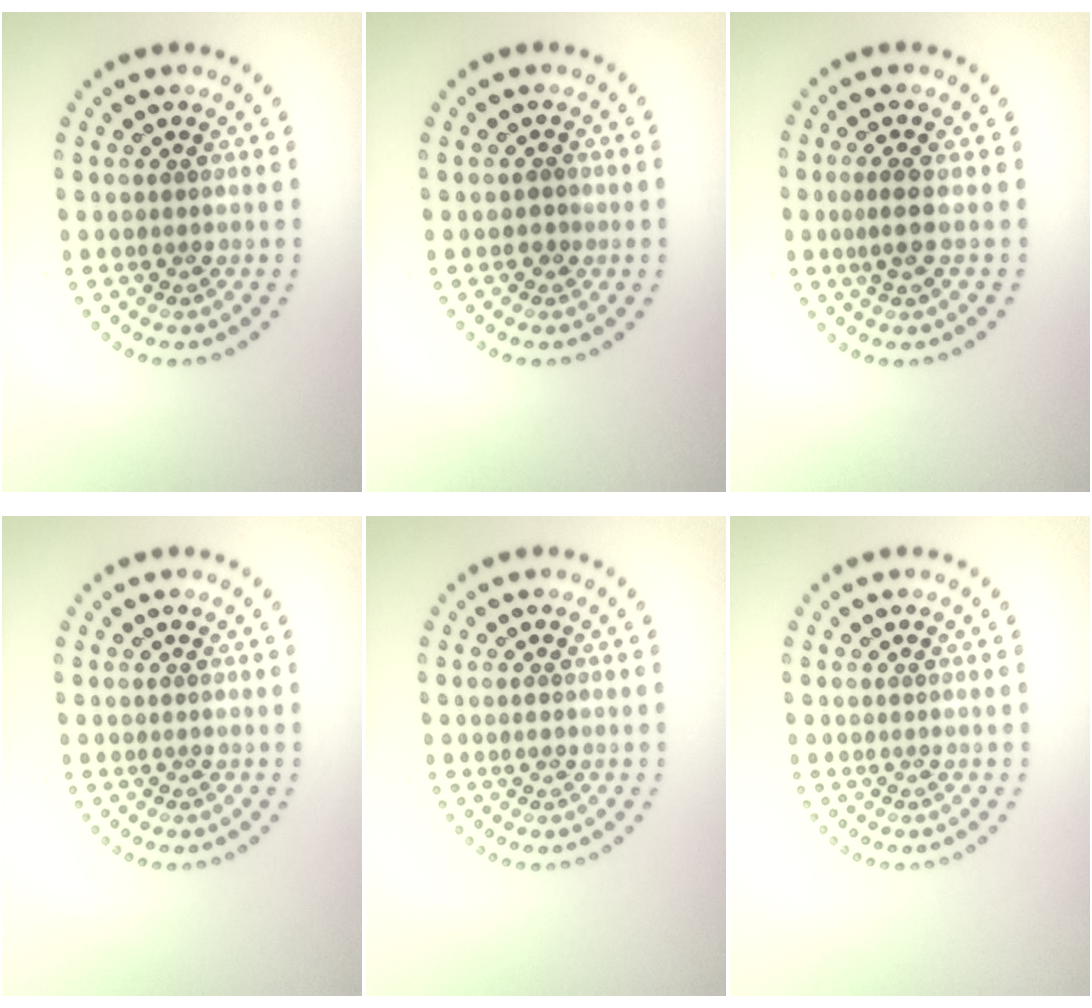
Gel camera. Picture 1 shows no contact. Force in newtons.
{"total": 1.0, "press": 0.9, "slide": 0.4}
{"total": 2.0, "press": 1.5, "slide": 1.3}
{"total": 0.0}
{"total": 0.7, "press": 0.7, "slide": 0.0}
{"total": 0.0}